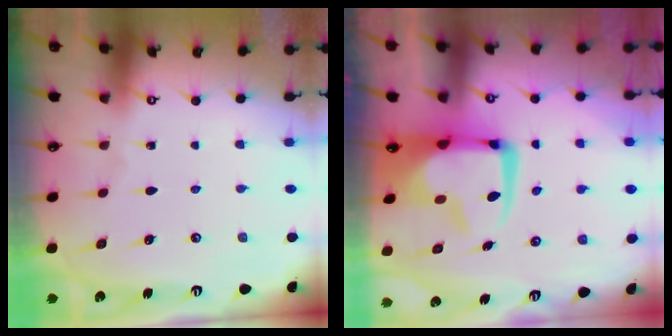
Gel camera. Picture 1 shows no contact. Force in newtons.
{"total": 5.6, "press": 5.5, "slide": 1.0}